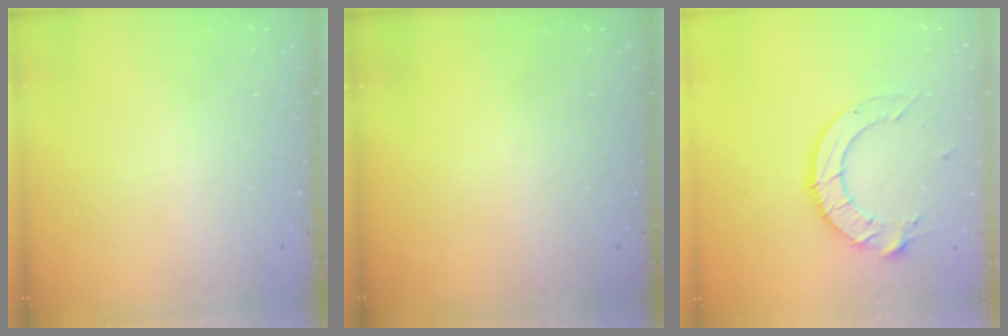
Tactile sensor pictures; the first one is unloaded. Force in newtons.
{"total": 0.0}
{"total": 12.9, "press": 12.8, "slide": 1.4}